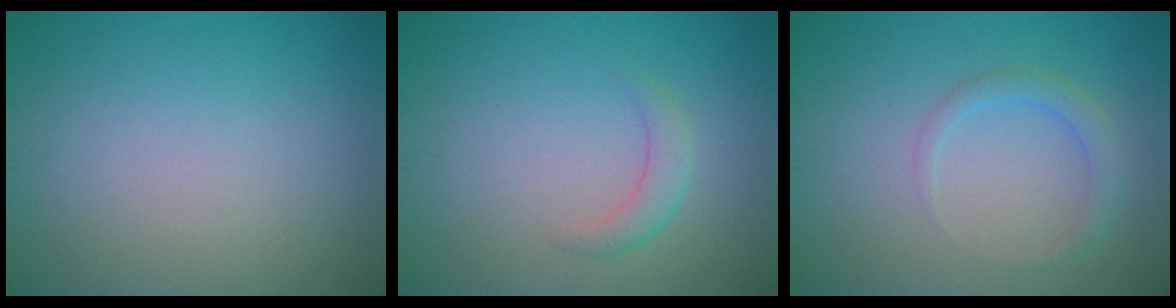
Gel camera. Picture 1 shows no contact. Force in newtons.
{"total": 1.7, "press": 1.7, "slide": 0.1}
{"total": 1.9, "press": 1.9, "slide": 0.1}